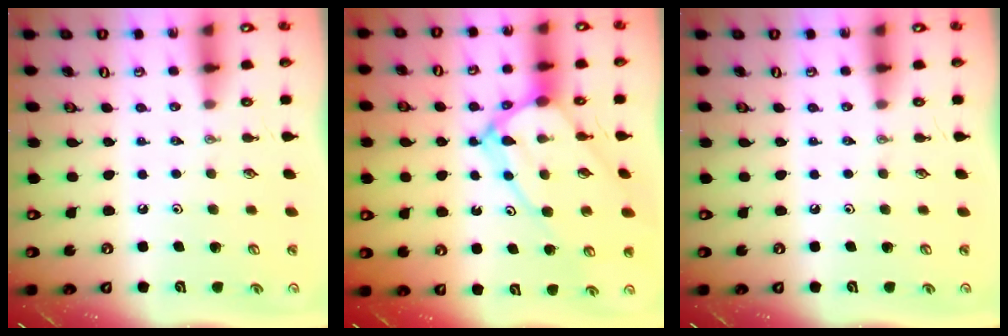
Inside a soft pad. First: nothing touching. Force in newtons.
{"total": 14.1, "press": 14.0, "slide": 1.3}
{"total": 0.0}